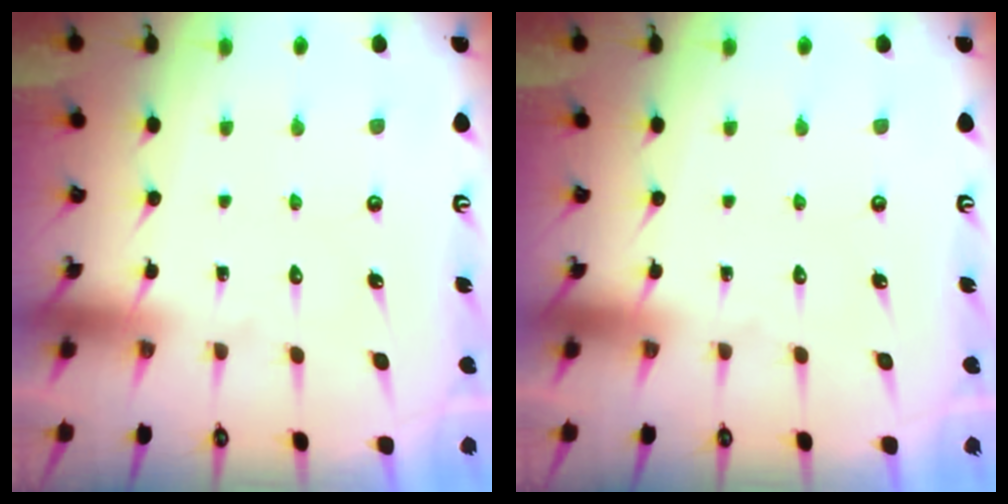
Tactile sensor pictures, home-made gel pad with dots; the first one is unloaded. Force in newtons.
{"total": 0.0}